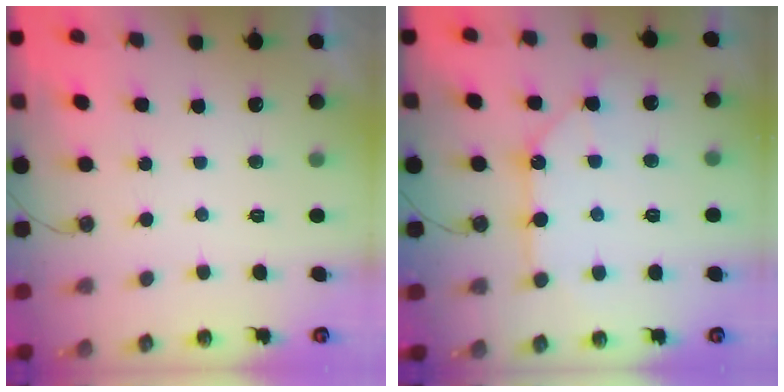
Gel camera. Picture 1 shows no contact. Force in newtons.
{"total": 12.0, "press": 12.0, "slide": 1.0}